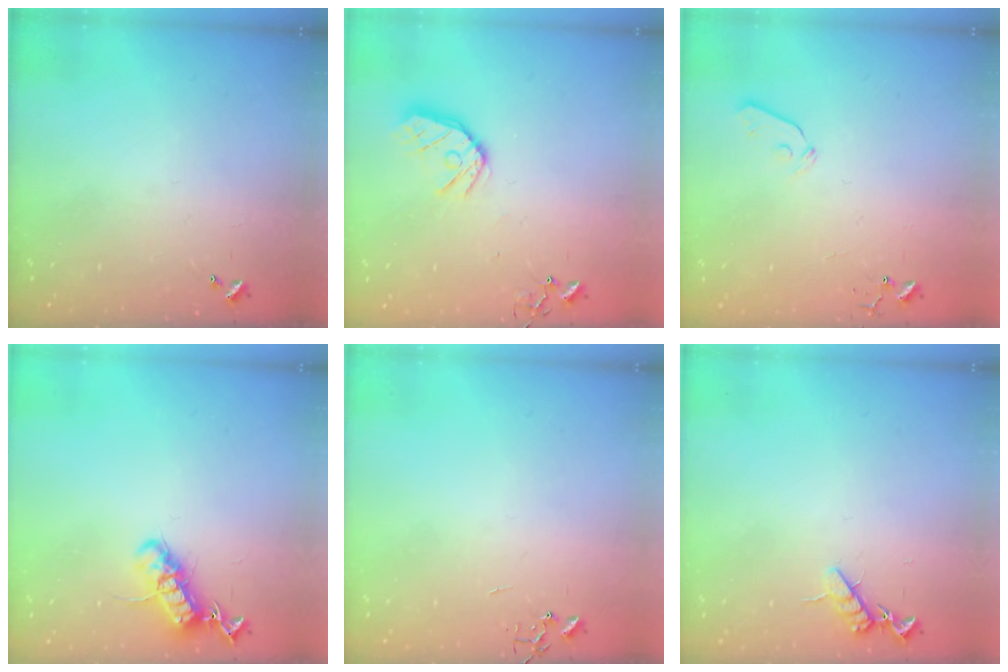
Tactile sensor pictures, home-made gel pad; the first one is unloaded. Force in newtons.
{"total": 12.6, "press": 12.5, "slide": 1.4}
{"total": 4.4, "press": 4.3, "slide": 0.6}
{"total": 13.8, "press": 13.8, "slide": 0.7}
{"total": 0.0}
{"total": 9.1, "press": 9.1, "slide": 0.6}